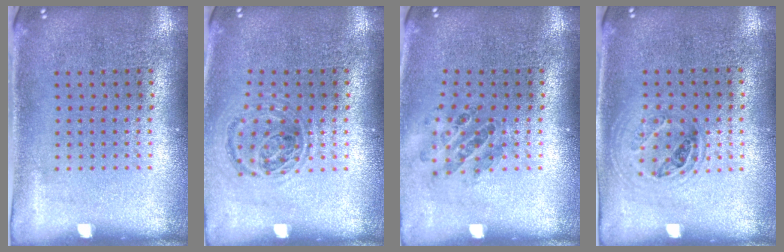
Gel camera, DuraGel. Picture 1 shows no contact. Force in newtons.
{"total": 0.9, "press": 0.9, "slide": 0.2}
{"total": 0.9, "press": 0.9, "slide": 0.0}
{"total": 1.0, "press": 0.9, "slide": 0.3}